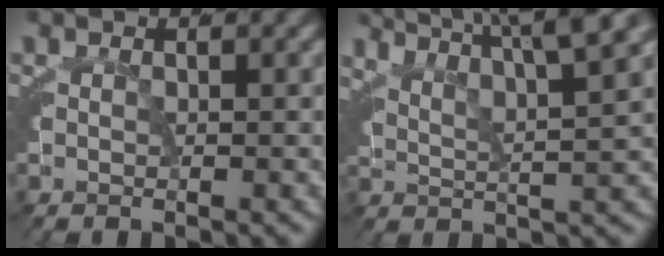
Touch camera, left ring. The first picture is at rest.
{"total": 9.0, "force": [6.4, 3.6, 5.1], "torque": [-0.056, 0.037, 0.080]}